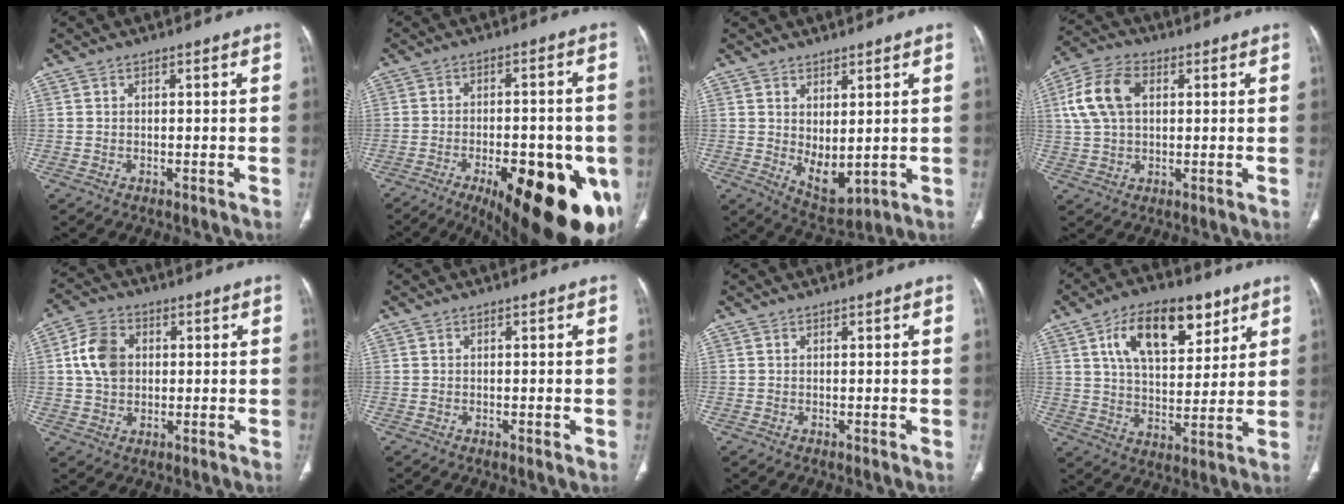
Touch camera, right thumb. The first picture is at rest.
{"total": 26.6, "force": [-10.8, 10.4, 22.0], "torque": [-0.236, 0.009, -0.137]}
{"total": 6.7, "force": [0.8, 3.5, 5.6], "torque": [-0.077, -0.021, 0.036]}
{"total": 10.6, "force": [2.6, 6.8, 7.7], "torque": [-0.155, 0.018, 0.046]}
{"total": 7.9, "force": [1.3, 5.8, 5.2], "torque": [-0.091, 0.006, 0.023]}
{"total": 0.9, "force": [-0.2, 0.3, 0.8], "torque": [-0.010, -0.002, -0.002]}
{"total": 0.0}
{"total": 16.5, "force": [8.0, 8.6, 11.6], "torque": [-0.148, -0.026, 0.138]}